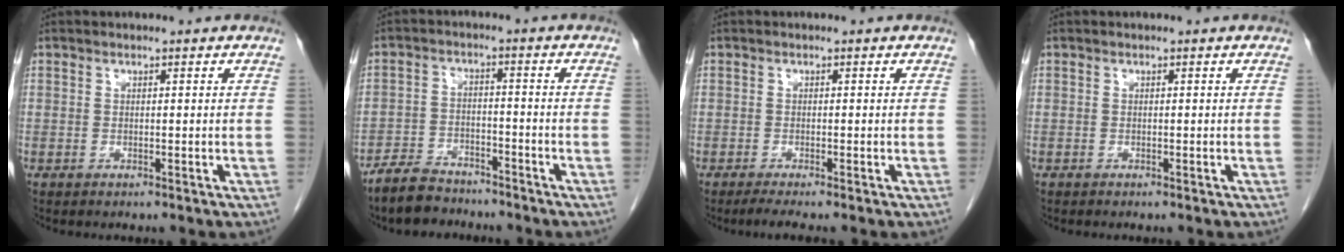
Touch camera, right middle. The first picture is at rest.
{"total": 6.7, "force": [-5.9, 2.7, 1.6], "torque": [-0.038, -0.006, -0.106]}
{"total": 2.3, "force": [-1.8, -0.3, 1.4], "torque": [-0.027, -0.008, -0.034]}
{"total": 0.0}